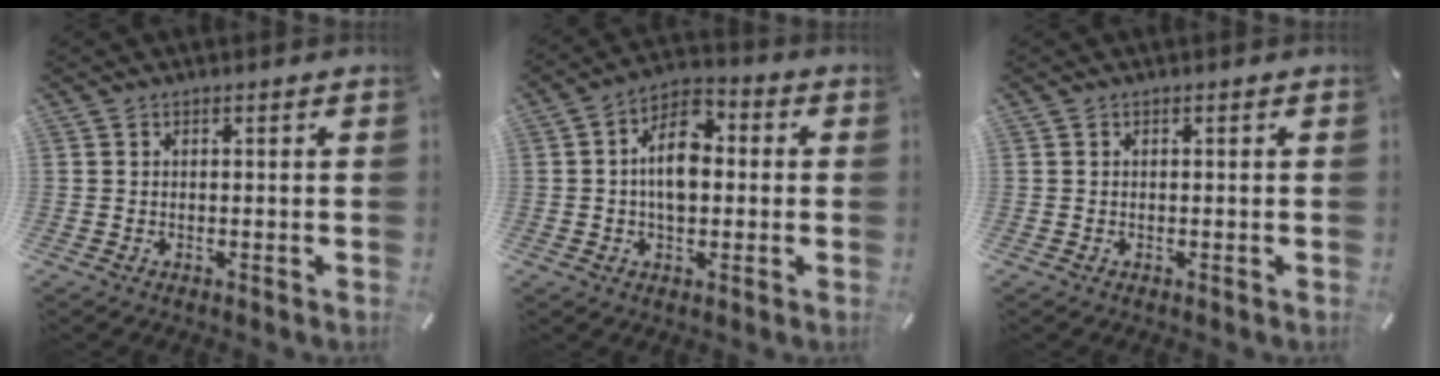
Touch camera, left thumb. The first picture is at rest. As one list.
[{"total": 10.4, "force": [0.2, 6.8, 7.9], "torque": [-0.133, 0.010, 0.001]}, {"total": 0.0}]